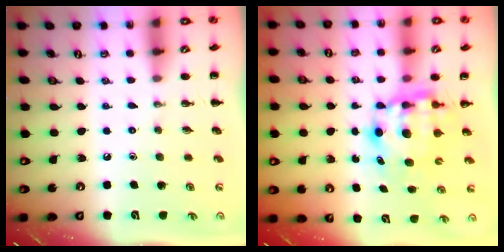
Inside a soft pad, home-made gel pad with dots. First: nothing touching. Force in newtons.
{"total": 6.7, "press": 6.5, "slide": 1.5}